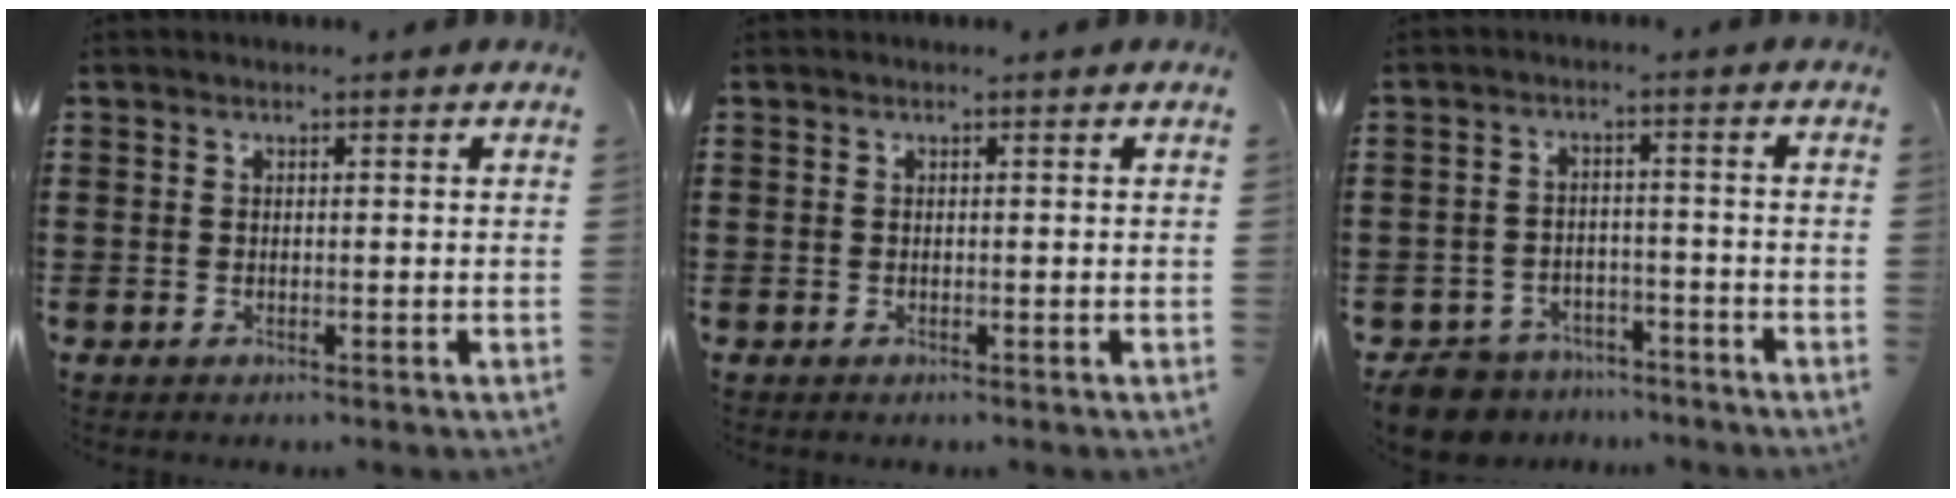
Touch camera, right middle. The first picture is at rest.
{"total": 0.0}
{"total": 6.0, "force": [-5.8, 1.4, 0.6], "torque": [-0.027, 0.008, -0.118]}